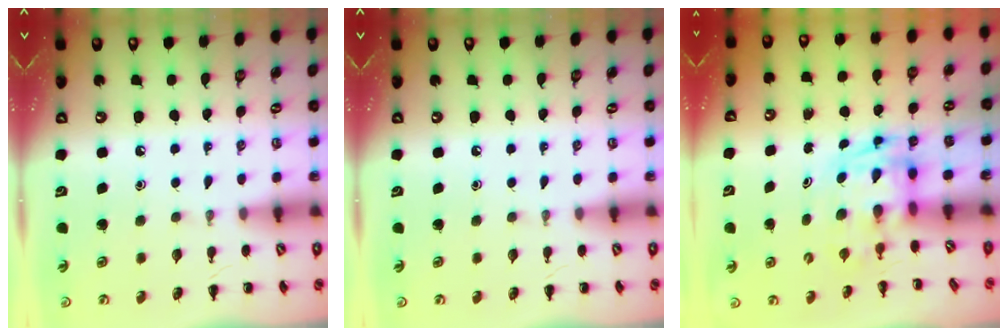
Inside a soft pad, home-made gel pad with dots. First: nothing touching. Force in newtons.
{"total": 0.0}
{"total": 2.7, "press": 2.7, "slide": 0.5}